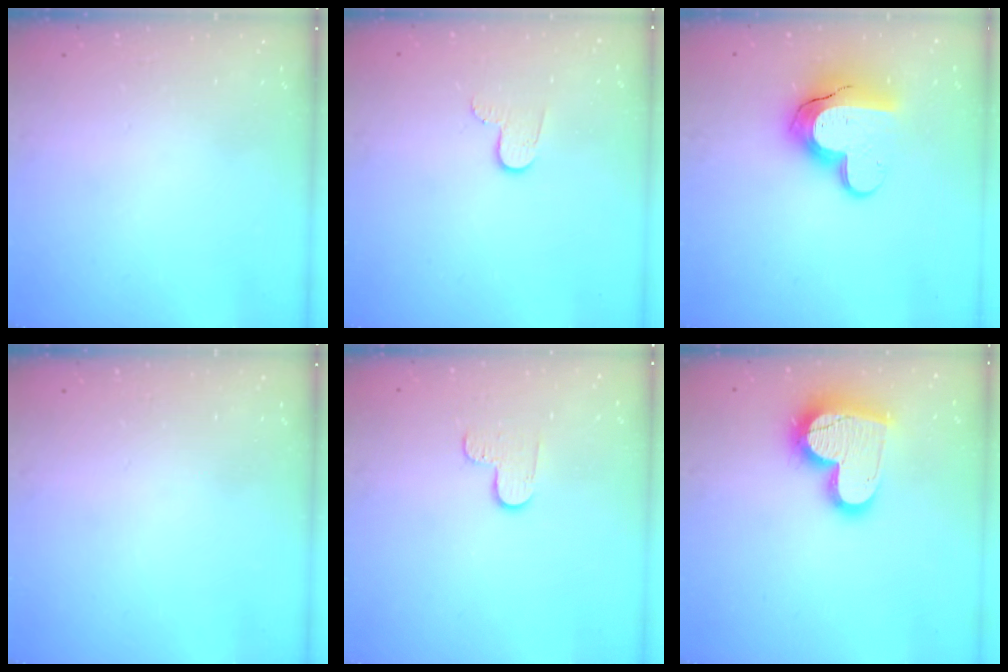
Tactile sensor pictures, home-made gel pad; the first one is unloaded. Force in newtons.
{"total": 4.6, "press": 4.6, "slide": 0.5}
{"total": 15.4, "press": 15.3, "slide": 1.1}
{"total": 0.0}
{"total": 5.4, "press": 5.4, "slide": 0.5}
{"total": 17.4, "press": 17.3, "slide": 1.3}